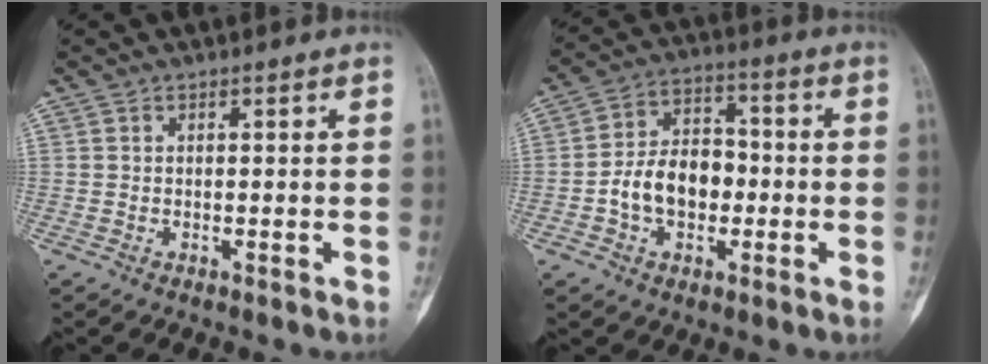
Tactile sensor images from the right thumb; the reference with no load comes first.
{"total": 11.1, "force": [-2.1, 7.8, 7.6], "torque": [-0.109, 0.036, -0.044]}